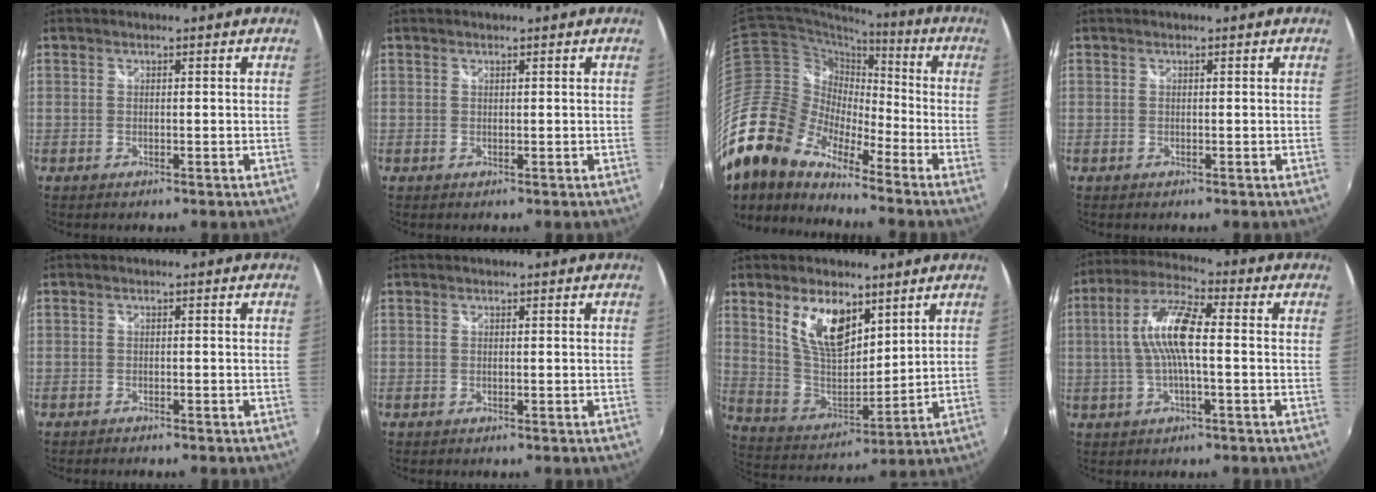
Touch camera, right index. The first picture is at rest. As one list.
[{"total": 0.0}, {"total": 21.2, "force": [-15.8, 9.6, 10.4], "torque": [-0.204, -0.015, -0.317]}, {"total": 0.0}, {"total": 1.5, "force": [-1.4, 0.4, 0.5], "torque": [-0.020, -0.006, -0.025]}, {"total": 0.0}, {"total": 13.0, "force": [7.0, 6.5, 8.9], "torque": [-0.166, 0.005, 0.144]}, {"total": 10.0, "force": [-0.3, 2.3, 9.7], "torque": [-0.195, 0.016, -0.006]}]